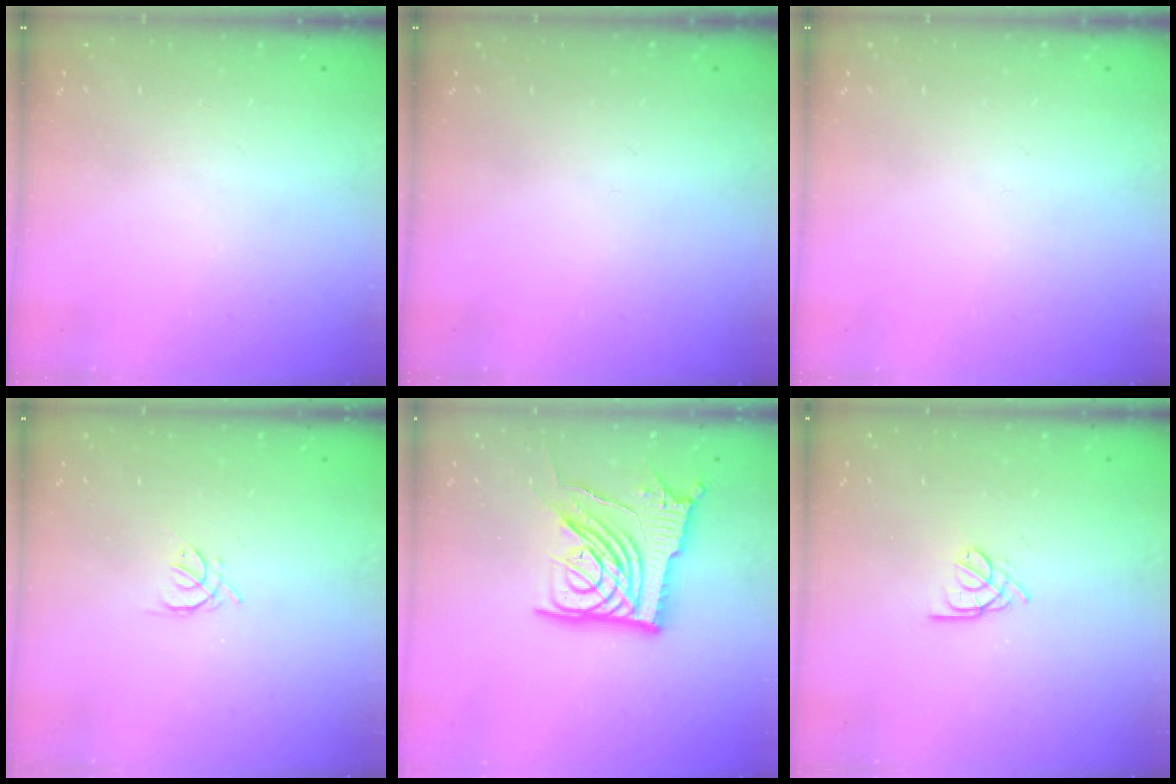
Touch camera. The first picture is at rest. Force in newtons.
{"total": 0.0}
{"total": 0.0}
{"total": 2.4, "press": 2.3, "slide": 0.6}
{"total": 14.5, "press": 14.4, "slide": 1.2}
{"total": 2.6, "press": 2.6, "slide": 0.6}